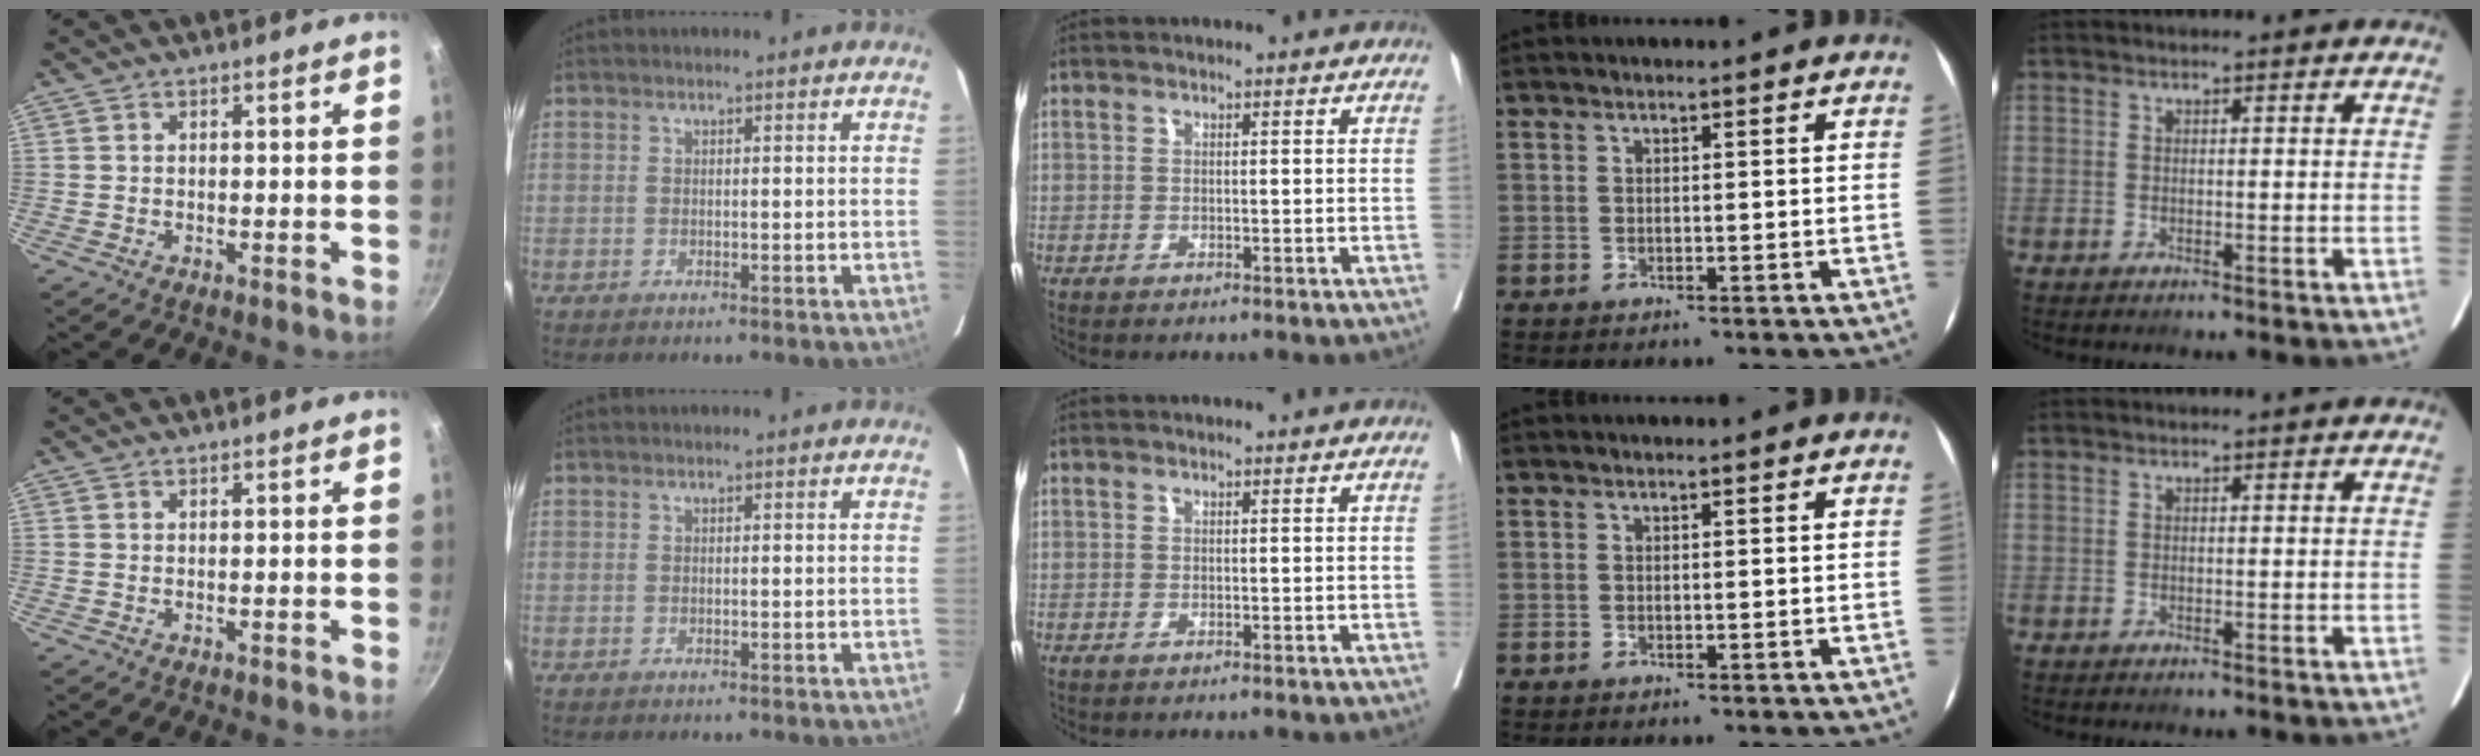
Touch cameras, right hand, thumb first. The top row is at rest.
{}